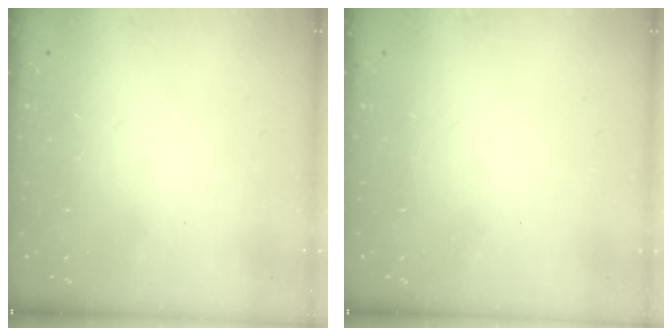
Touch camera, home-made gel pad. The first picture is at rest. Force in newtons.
{"total": 0.0}